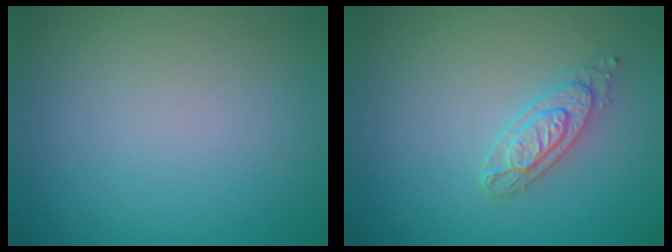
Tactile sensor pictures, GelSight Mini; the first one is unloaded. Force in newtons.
{"total": 2.5, "press": 2.4, "slide": 0.6}